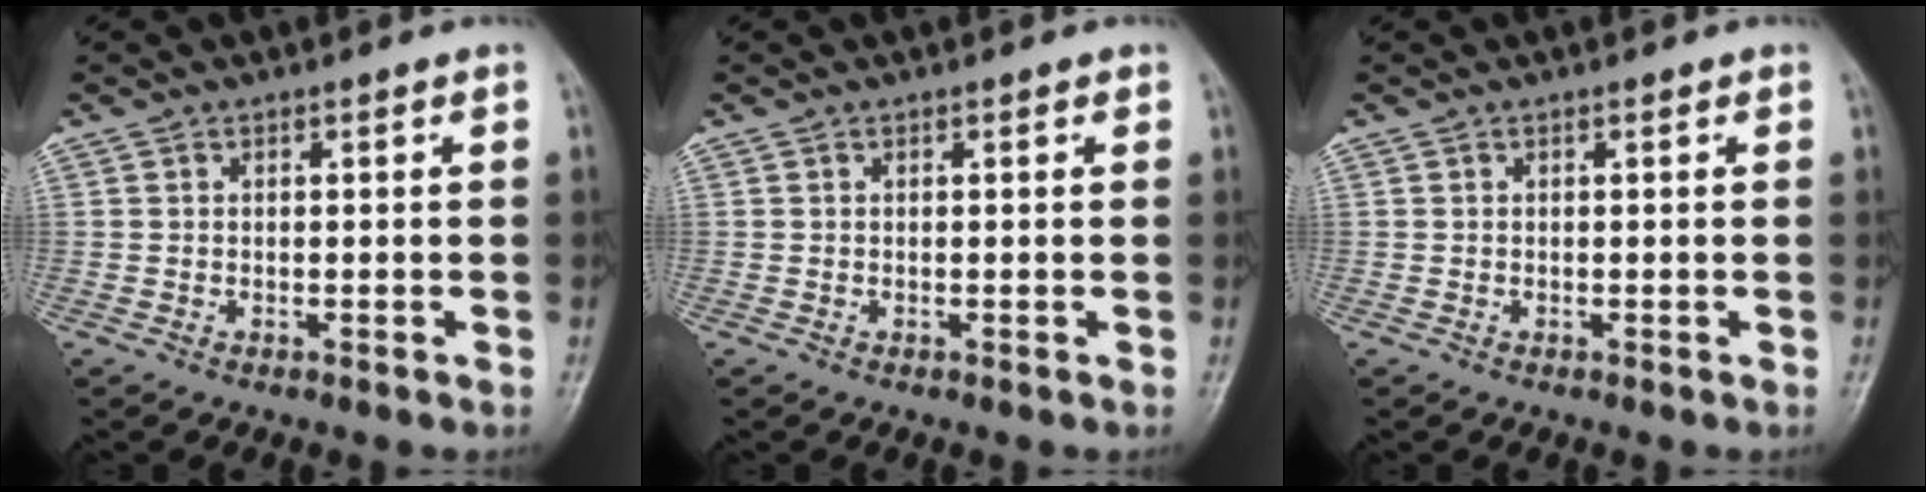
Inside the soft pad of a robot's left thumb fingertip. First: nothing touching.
{"total": 0.6, "force": [0.3, 0.2, 0.4], "torque": [-0.008, 0.000, 0.002]}
{"total": 0.0}